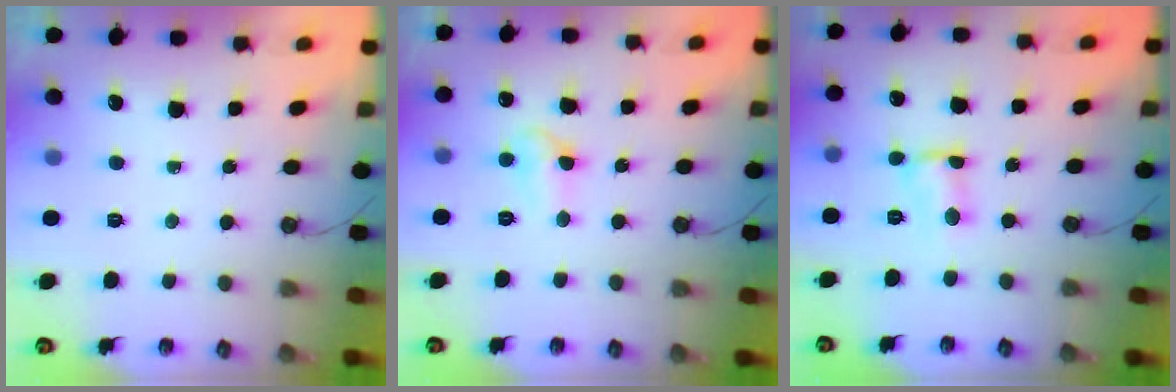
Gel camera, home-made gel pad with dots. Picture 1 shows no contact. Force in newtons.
{"total": 5.4, "press": 5.3, "slide": 0.9}
{"total": 2.9, "press": 2.9, "slide": 0.2}